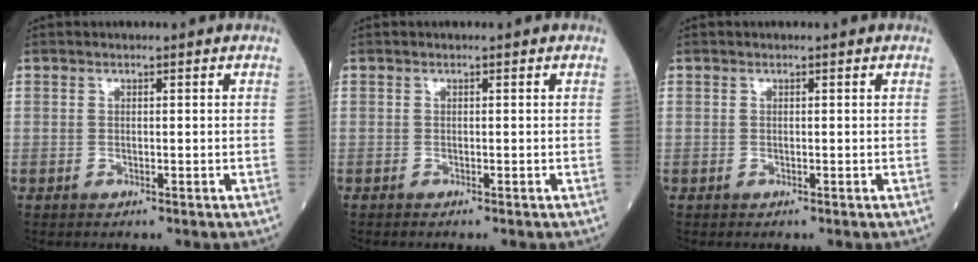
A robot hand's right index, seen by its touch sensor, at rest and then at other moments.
{"total": 0.0}
{"total": 0.0}